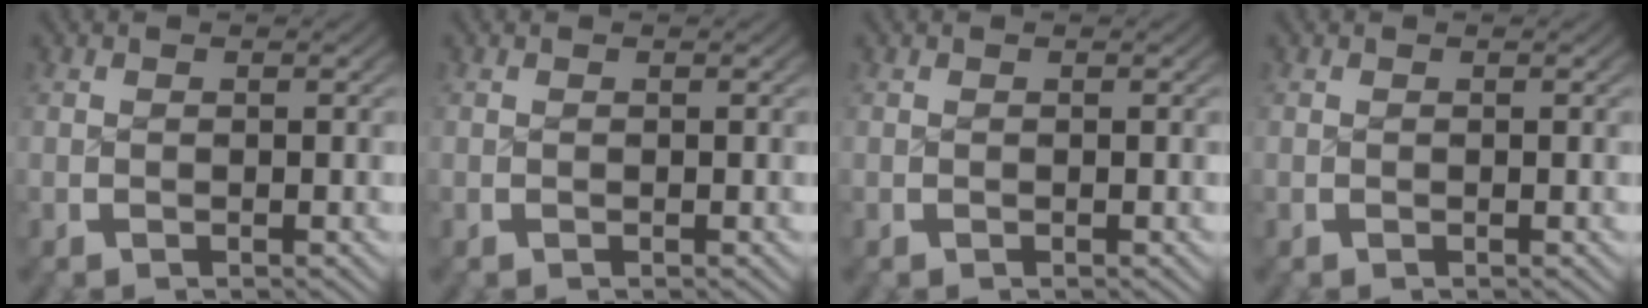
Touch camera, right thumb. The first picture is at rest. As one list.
[{"total": 0.0}, {"total": 0.0}, {"total": 0.0}]